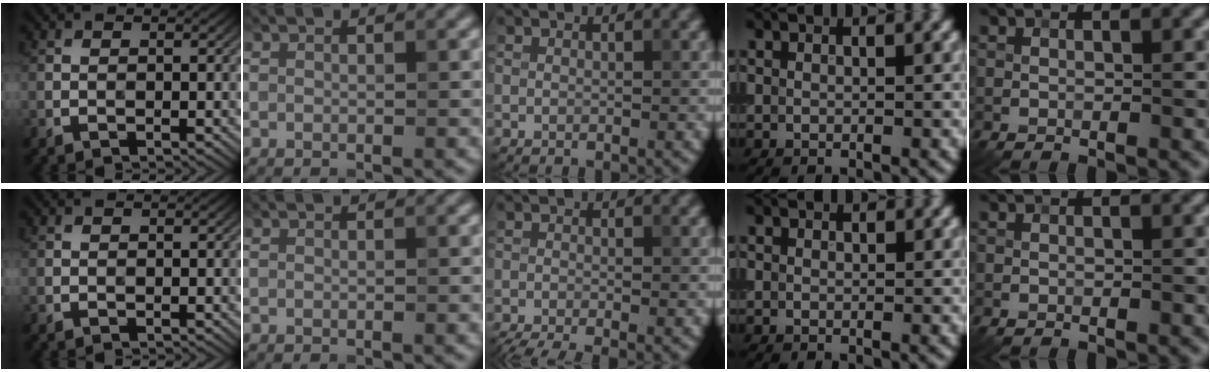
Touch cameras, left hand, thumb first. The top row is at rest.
{"middle": {"total": 3.9, "force": [-2.7, 0.9, 2.7], "torque": [-0.036, -0.015, -0.050]}}